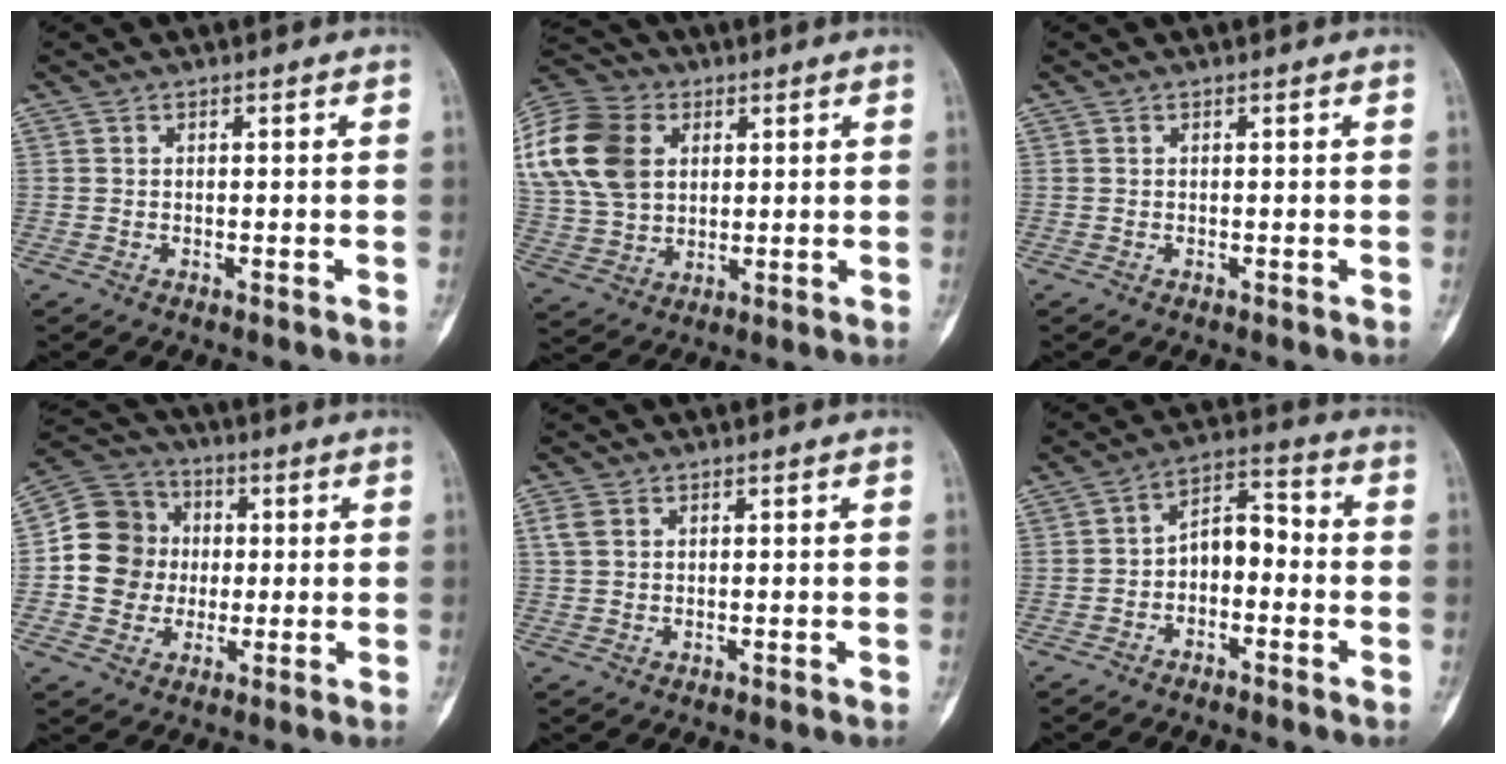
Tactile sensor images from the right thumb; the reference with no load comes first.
{"total": 20.1, "force": [5.4, 14.9, 12.5], "torque": [-0.259, 0.012, 0.099]}
{"total": 0.0}
{"total": 12.4, "force": [-0.1, 11.5, 4.6], "torque": [-0.054, 0.024, -0.005]}
{"total": 2.7, "force": [1.1, 1.9, 1.5], "torque": [-0.033, 0.007, 0.027]}
{"total": 8.9, "force": [-1.8, 5.4, 6.8], "torque": [-0.092, 0.049, -0.046]}